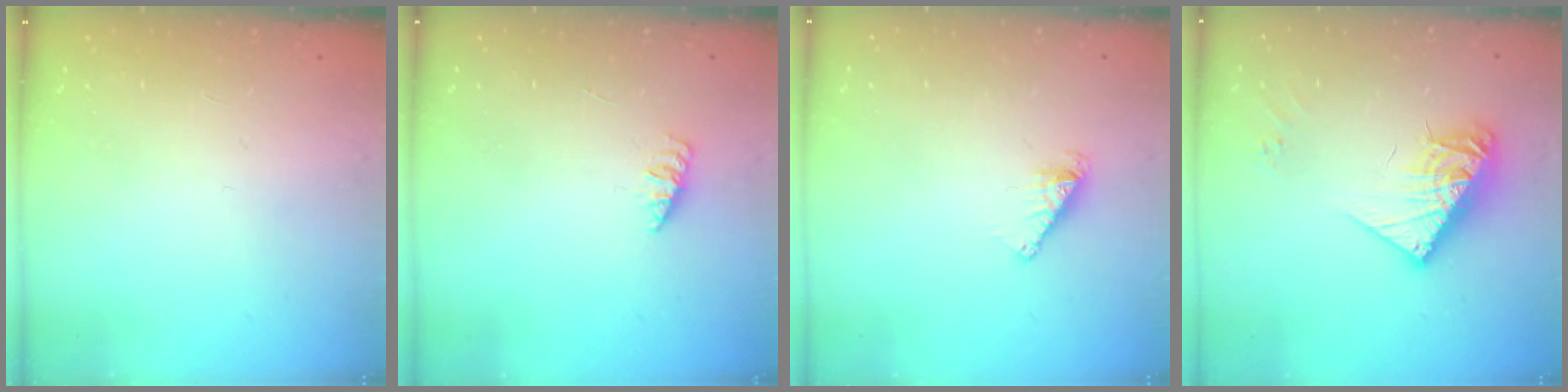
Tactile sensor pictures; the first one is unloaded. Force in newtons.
{"total": 1.8, "press": 1.8, "slide": 0.4}
{"total": 2.9, "press": 2.9, "slide": 0.2}
{"total": 12.5, "press": 12.4, "slide": 1.1}